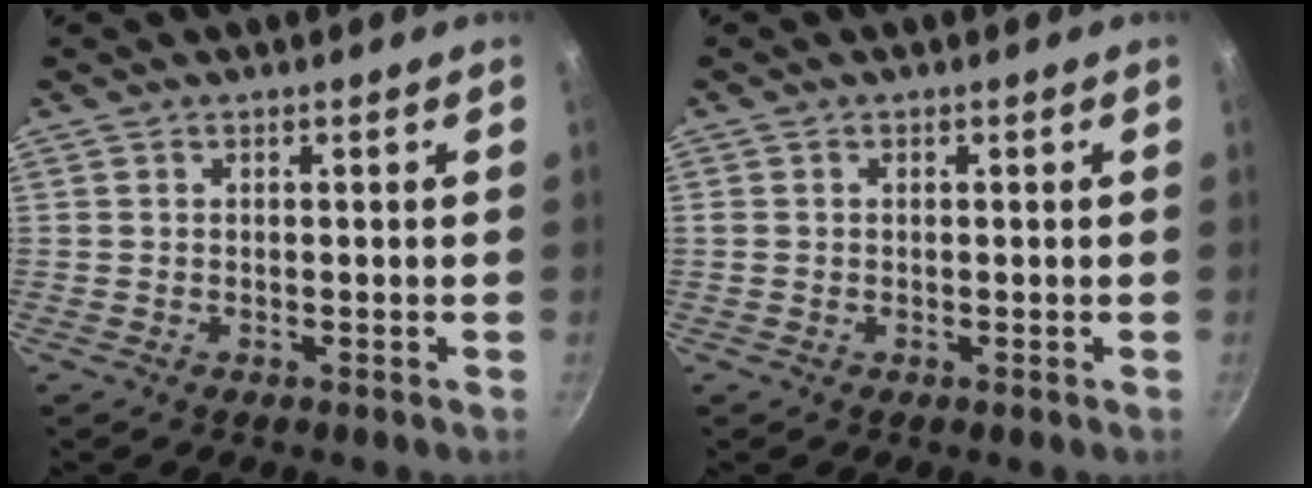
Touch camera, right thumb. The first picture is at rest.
{"total": 0.7, "force": [0.1, 0.6, 0.4], "torque": [-0.007, 0.003, 0.001]}